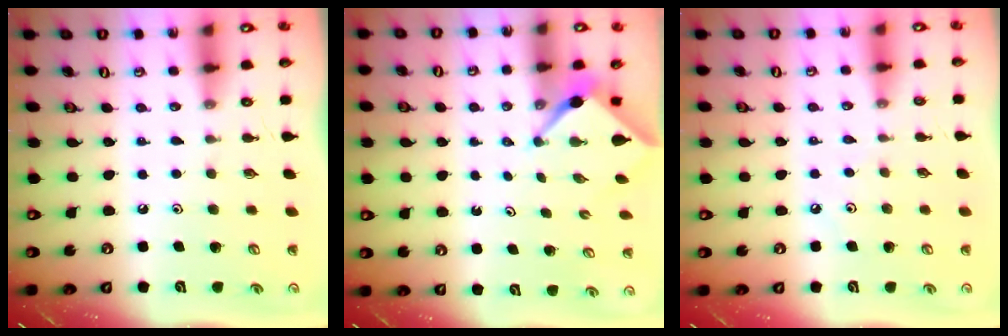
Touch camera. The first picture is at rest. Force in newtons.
{"total": 2.4, "press": 2.4, "slide": 0.3}
{"total": 3.7, "press": 3.7, "slide": 0.6}